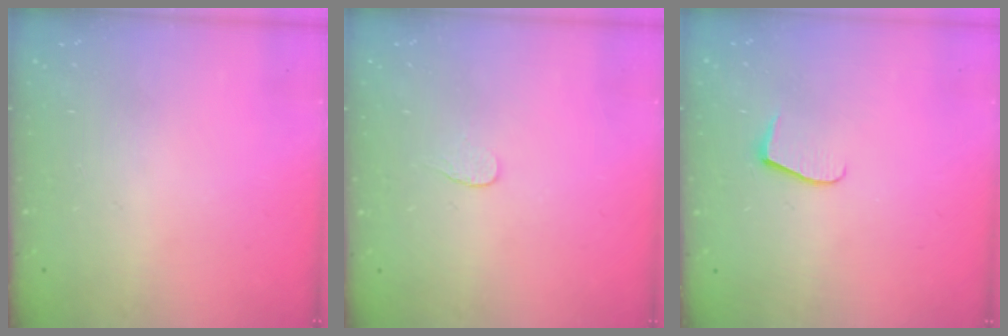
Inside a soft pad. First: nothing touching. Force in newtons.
{"total": 3.3, "press": 3.3, "slide": 0.4}
{"total": 7.0, "press": 6.9, "slide": 0.5}